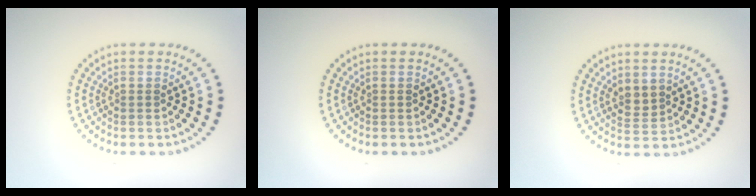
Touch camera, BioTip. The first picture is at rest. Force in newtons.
{"total": 0.0}
{"total": 1.6, "press": 1.4, "slide": 0.7}